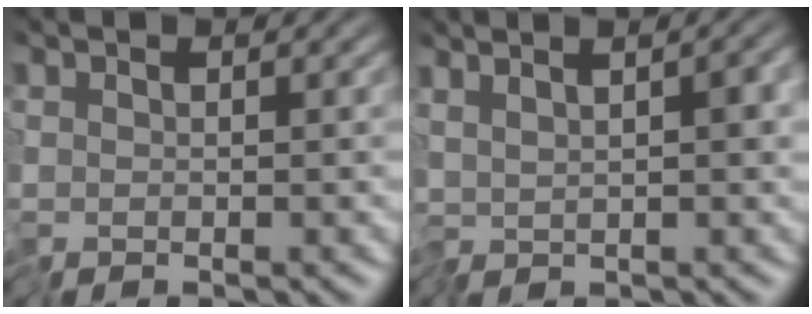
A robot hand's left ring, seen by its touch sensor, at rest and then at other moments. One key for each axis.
{"total": 3.7, "fx": 0.4, "fy": 0.9, "fz": 3.5, "tx": -0.059, "ty": 0.009, "tz": 0.005}